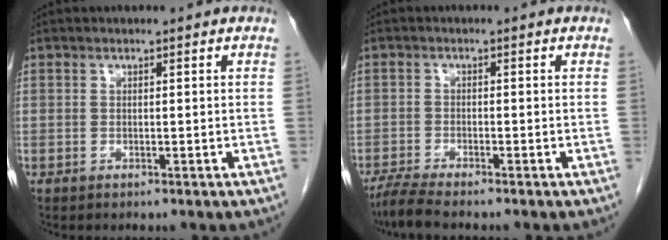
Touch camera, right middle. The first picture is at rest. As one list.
[{"total": 4.0, "force": [-3.5, -0.1, 2.0], "torque": [-0.042, -0.013, -0.067]}]